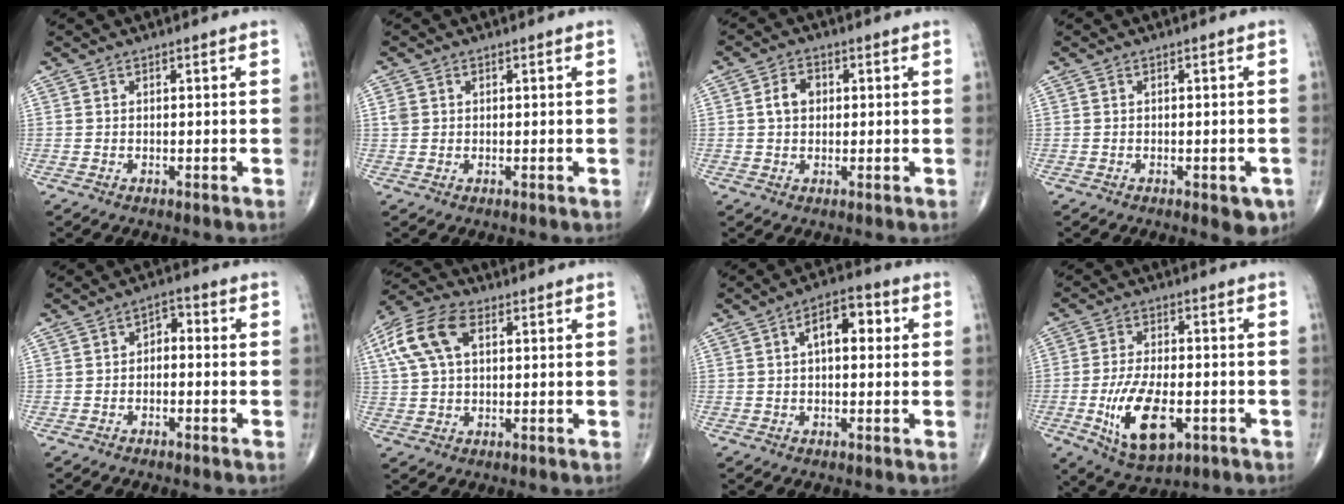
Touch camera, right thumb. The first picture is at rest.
{"total": 1.7, "force": [0.4, 1.5, 0.8], "torque": [-0.012, 0.003, 0.012]}
{"total": 4.3, "force": [0.6, 3.2, 2.8], "torque": [-0.046, 0.010, 0.008]}
{"total": 3.6, "force": [-1.5, 1.7, 2.8], "torque": [-0.018, 0.000, -0.014]}
{"total": 3.3, "force": [-0.5, 2.2, 2.5], "torque": [-0.024, 0.022, -0.018]}
{"total": 11.7, "force": [3.7, 6.7, 8.9], "torque": [-0.191, 0.022, 0.069]}
{"total": 7.6, "force": [1.7, 3.9, 6.3], "torque": [-0.082, 0.021, 0.019]}
{"total": 13.0, "force": [-3.8, 6.4, 10.7], "torque": [-0.191, 0.001, -0.054]}